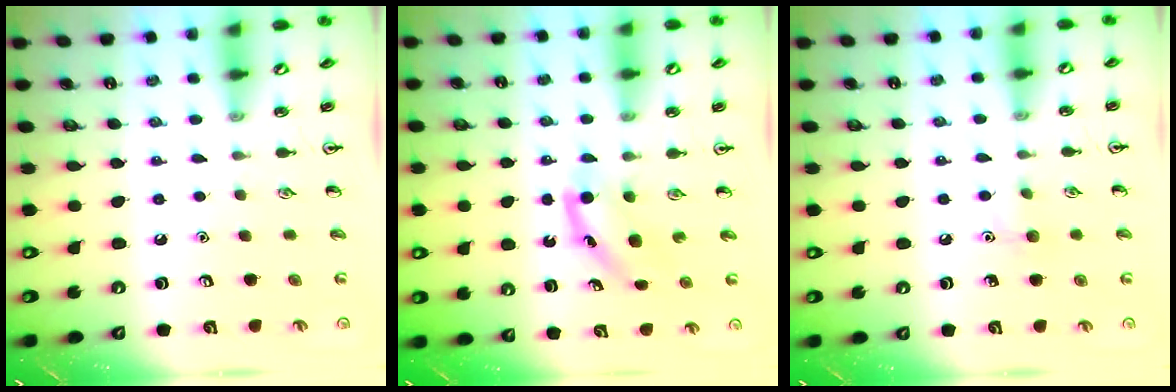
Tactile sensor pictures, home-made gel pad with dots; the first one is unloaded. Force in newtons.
{"total": 4.2, "press": 4.0, "slide": 1.1}
{"total": 5.4, "press": 5.2, "slide": 1.7}